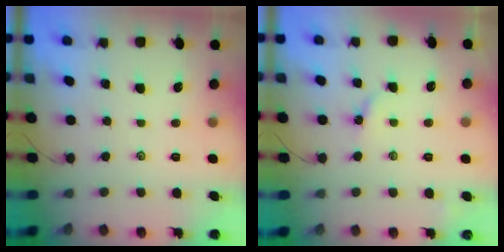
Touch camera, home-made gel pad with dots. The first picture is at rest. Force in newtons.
{"total": 2.5, "press": 2.5, "slide": 0.4}